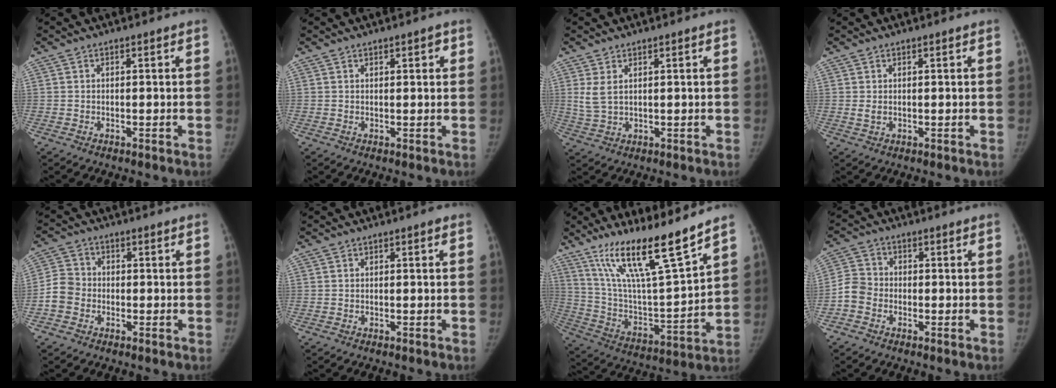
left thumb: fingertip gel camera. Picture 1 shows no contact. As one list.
[{"total": 1.8, "force": [1.0, 0.6, 1.4], "torque": [-0.014, -0.002, 0.012]}, {"total": 3.8, "force": [1.6, 1.8, 2.9], "torque": [-0.063, -0.006, 0.043]}, {"total": 1.5, "force": [0.5, 0.8, 1.2], "torque": [-0.024, -0.002, 0.016]}, {"total": 5.1, "force": [-1.5, 4.5, 2.0], "torque": [-0.028, 0.013, -0.038]}, {"total": 0.0}, {"total": 19.6, "force": [14.1, 2.0, 13.4], "torque": [-0.213, -0.075, 0.260]}, {"total": 4.5, "force": [-1.7, 3.8, 1.7], "torque": [-0.026, 0.011, -0.044]}]